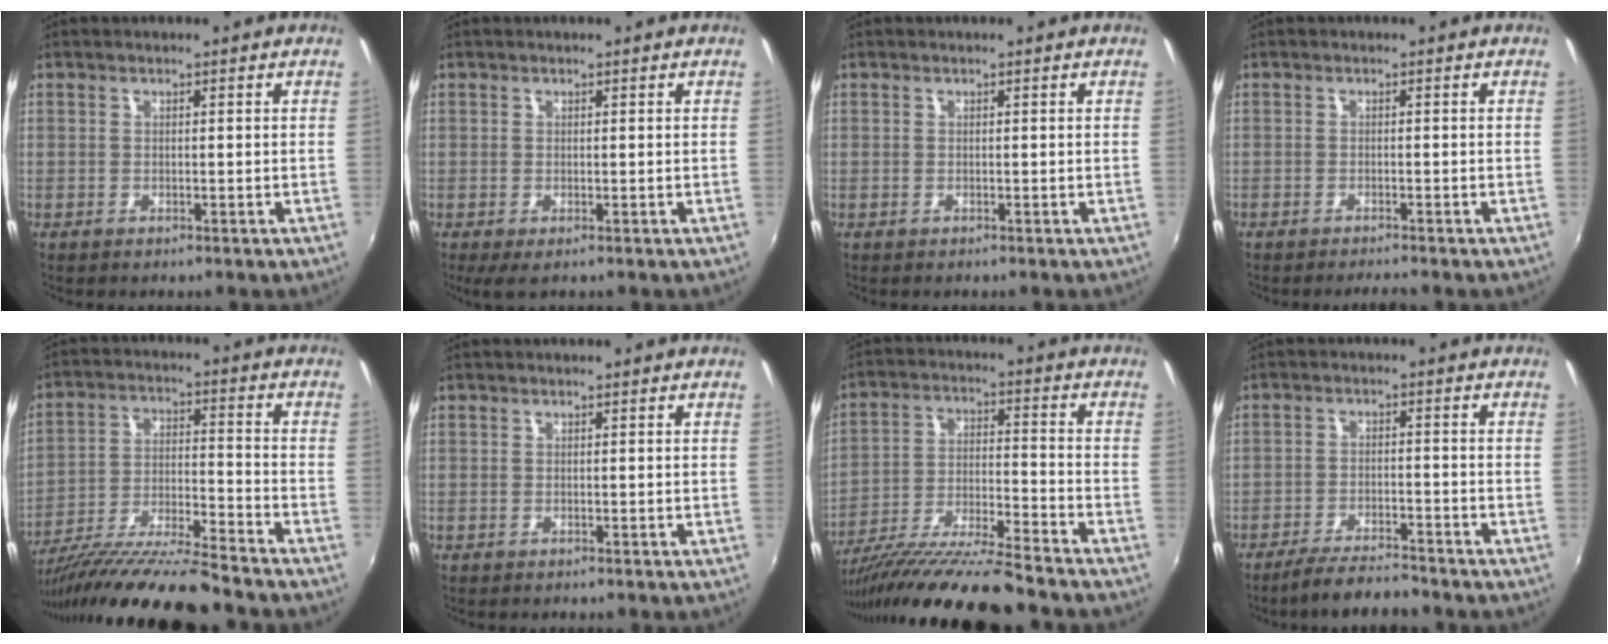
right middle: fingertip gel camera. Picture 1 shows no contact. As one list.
[{"total": 1.3, "force": [0.0, 0.3, 1.2], "torque": [-0.022, -0.004, -0.001]}, {"total": 0.0}, {"total": 2.0, "force": [-1.9, 0.0, 0.6], "torque": [-0.020, -0.008, -0.034]}, {"total": 17.0, "force": [-14.8, -0.2, 8.3], "torque": [-0.162, -0.039, -0.258]}, {"total": 0.0}, {"total": 16.8, "force": [-14.6, -0.1, 8.4], "torque": [-0.165, -0.039, -0.254]}, {"total": 7.2, "force": [-6.5, 1.1, 2.9], "torque": [-0.075, -0.007, -0.108]}]